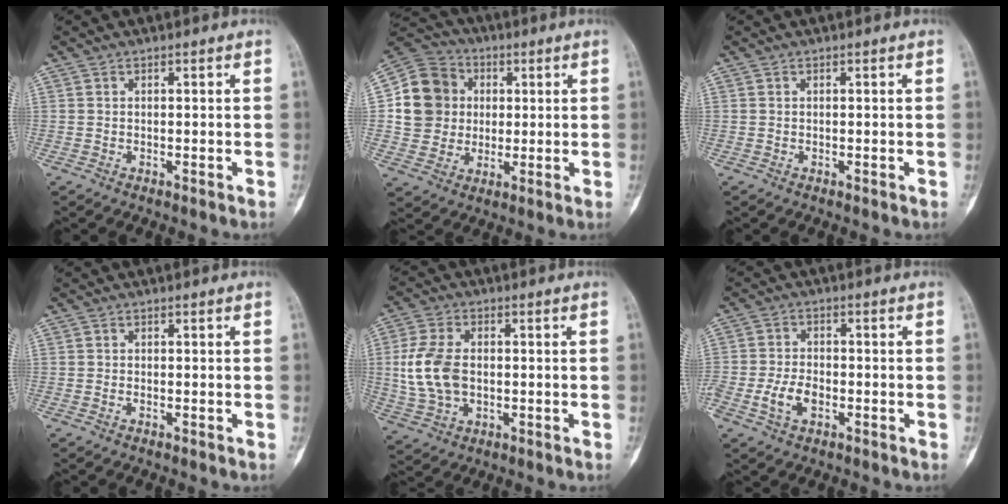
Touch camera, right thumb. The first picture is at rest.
{"total": 13.4, "force": [1.5, 12.3, 4.9], "torque": [-0.074, 0.014, 0.027]}
{"total": 0.0}
{"total": 0.0}
{"total": 10.6, "force": [0.1, 6.9, 8.1], "torque": [-0.167, 0.005, 0.006]}
{"total": 5.3, "force": [-1.9, 3.2, 3.7], "torque": [-0.074, 0.013, -0.036]}